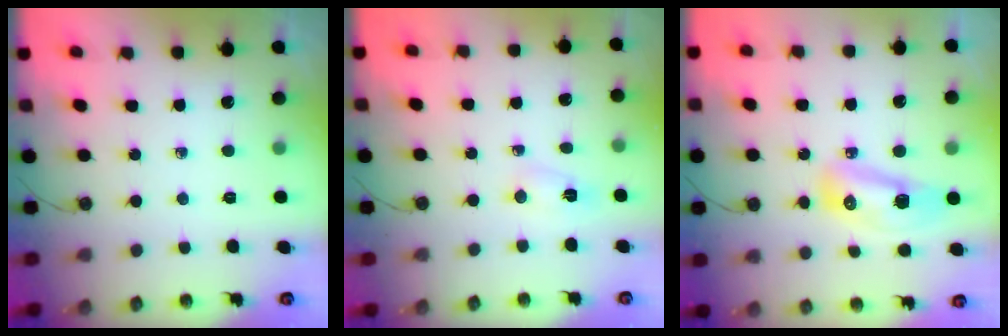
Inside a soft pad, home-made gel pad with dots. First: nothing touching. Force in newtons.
{"total": 2.3, "press": 2.2, "slide": 0.6}
{"total": 8.8, "press": 8.7, "slide": 1.0}